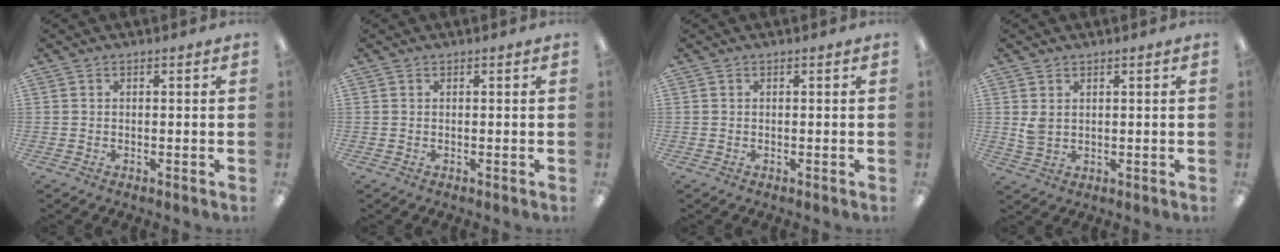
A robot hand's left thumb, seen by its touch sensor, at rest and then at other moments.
{"total": 0.0}
{"total": 0.0}
{"total": 3.2, "force": [1.3, 2.1, 2.0], "torque": [-0.041, 0.003, 0.025]}